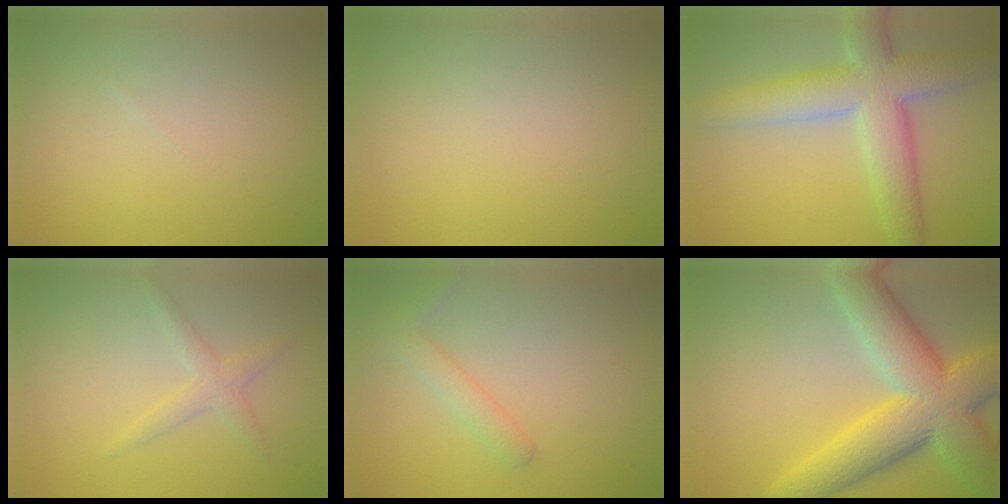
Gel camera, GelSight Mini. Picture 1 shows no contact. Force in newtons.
{"total": 0.0}
{"total": 8.5, "press": 8.5, "slide": 0.4}
{"total": 1.9, "press": 1.9, "slide": 0.0}
{"total": 2.3, "press": 2.3, "slide": 0.1}
{"total": 11.9, "press": 11.8, "slide": 0.7}